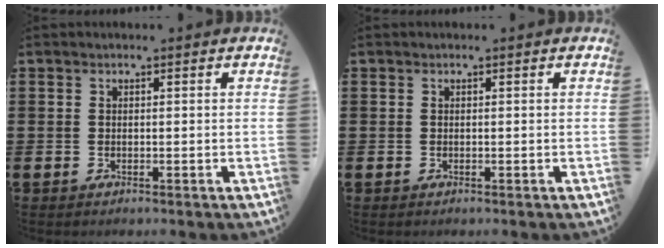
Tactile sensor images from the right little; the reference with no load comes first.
{"total": 0.0}